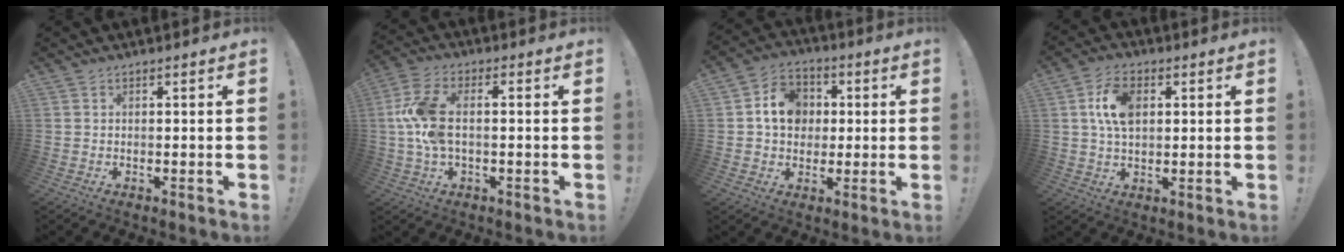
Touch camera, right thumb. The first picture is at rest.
{"total": 10.8, "force": [-0.4, 5.3, 9.4], "torque": [-0.197, 0.004, -0.006]}
{"total": 11.3, "force": [1.8, 9.8, 5.5], "torque": [-0.078, 0.005, 0.041]}
{"total": 10.2, "force": [2.5, 6.3, 7.6], "torque": [-0.150, 0.009, 0.047]}